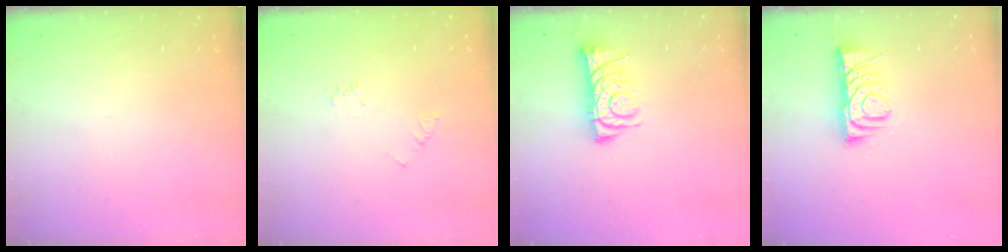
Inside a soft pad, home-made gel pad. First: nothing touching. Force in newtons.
{"total": 2.3, "press": 2.3, "slide": 0.4}
{"total": 7.2, "press": 7.1, "slide": 0.9}
{"total": 8.1, "press": 8.1, "slide": 0.4}